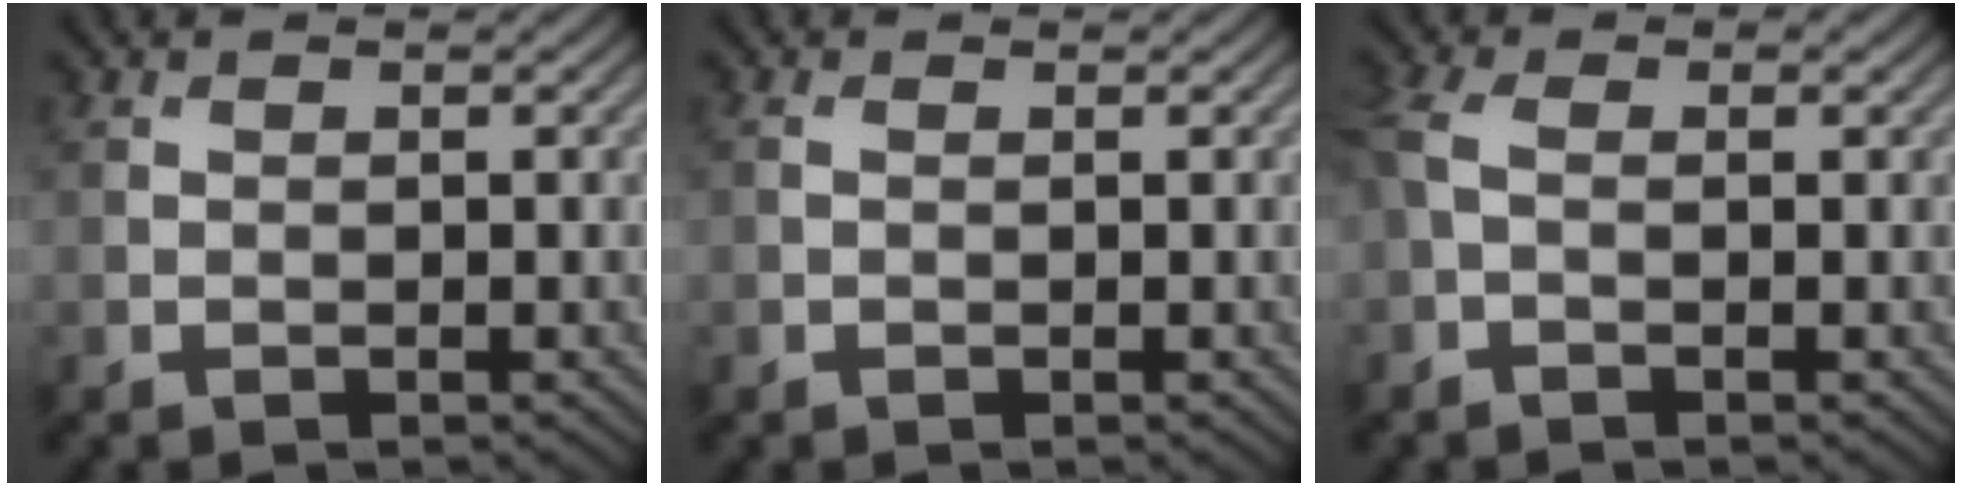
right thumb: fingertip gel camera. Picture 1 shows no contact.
{"total": 1.2, "force": [0.4, 0.6, 1.0], "torque": [-0.027, 0.005, 0.003]}
{"total": 4.2, "force": [0.1, 2.1, 3.6], "torque": [-0.095, 0.008, -0.006]}